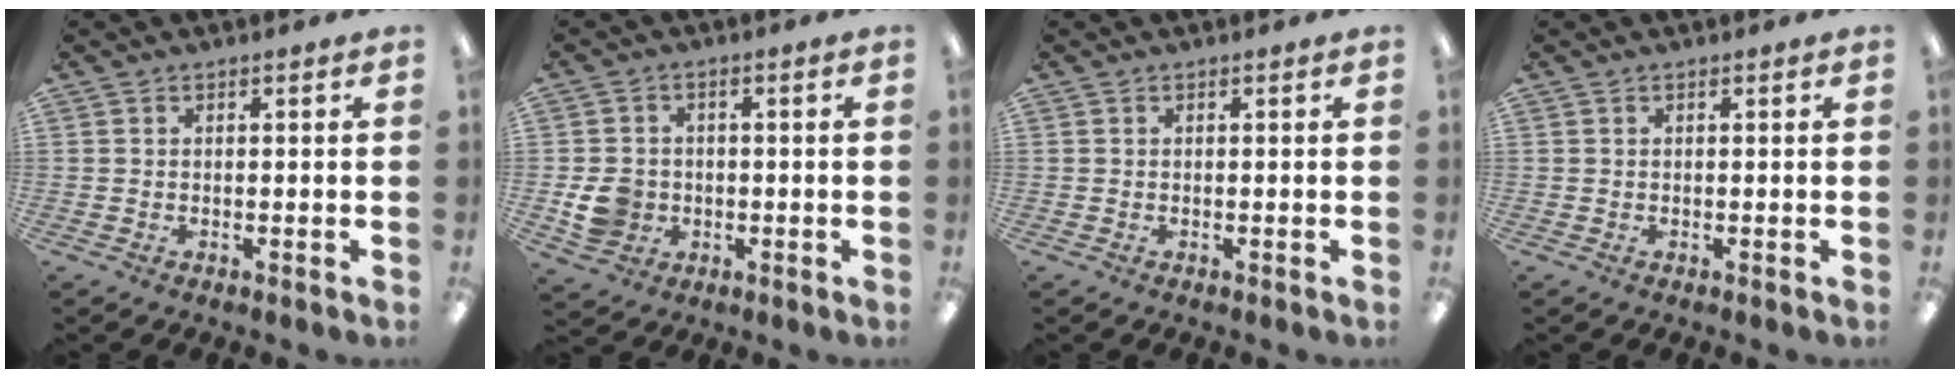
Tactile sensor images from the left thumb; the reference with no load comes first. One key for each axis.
{"total": 6.7, "fx": -1.3, "fy": 5.9, "fz": 2.8, "tx": -0.046, "ty": 0.009, "tz": -0.021}
{"total": 0.0}
{"total": 0.0}